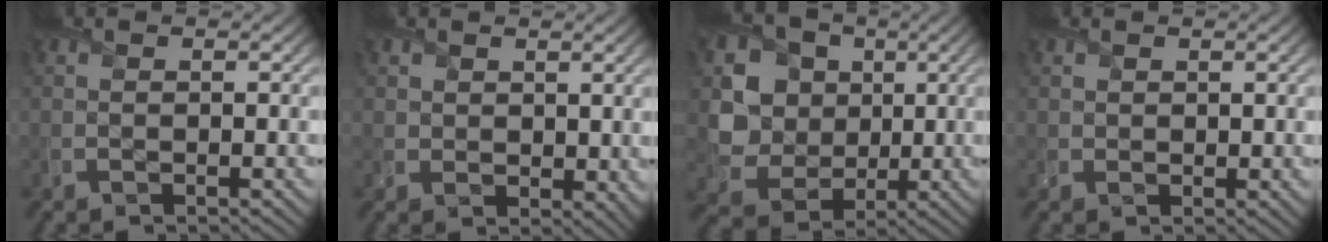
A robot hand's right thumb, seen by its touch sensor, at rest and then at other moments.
{"total": 3.2, "force": [1.5, 2.5, 1.4], "torque": [-0.038, -0.011, 0.027]}
{"total": 8.9, "force": [1.5, 7.9, 3.7], "torque": [-0.102, -0.014, 0.019]}
{"total": 1.4, "force": [0.8, 1.0, 0.3], "torque": [-0.008, -0.004, 0.017]}